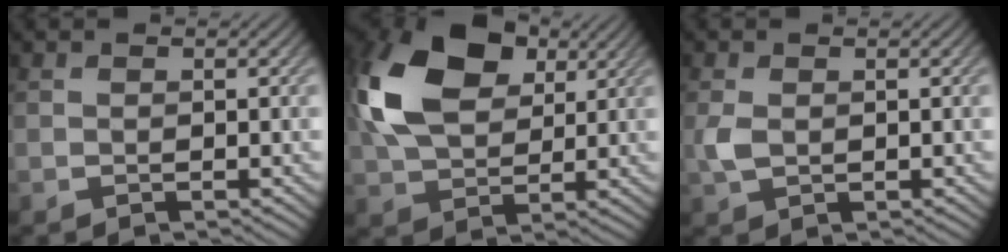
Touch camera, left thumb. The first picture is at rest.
{"total": 14.0, "force": [4.6, 9.1, 9.6], "torque": [-0.227, 0.020, 0.086]}
{"total": 2.2, "force": [0.1, 1.3, 1.7], "torque": [-0.051, -0.002, 0.002]}